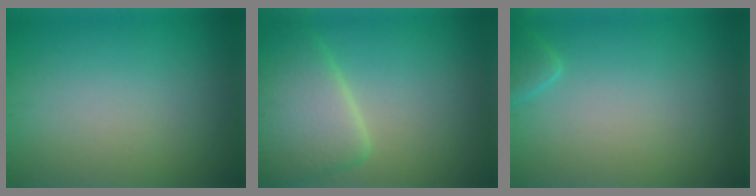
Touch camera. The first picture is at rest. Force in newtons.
{"total": 5.9, "press": 5.9, "slide": 0.5}
{"total": 1.3, "press": 1.3, "slide": 0.1}